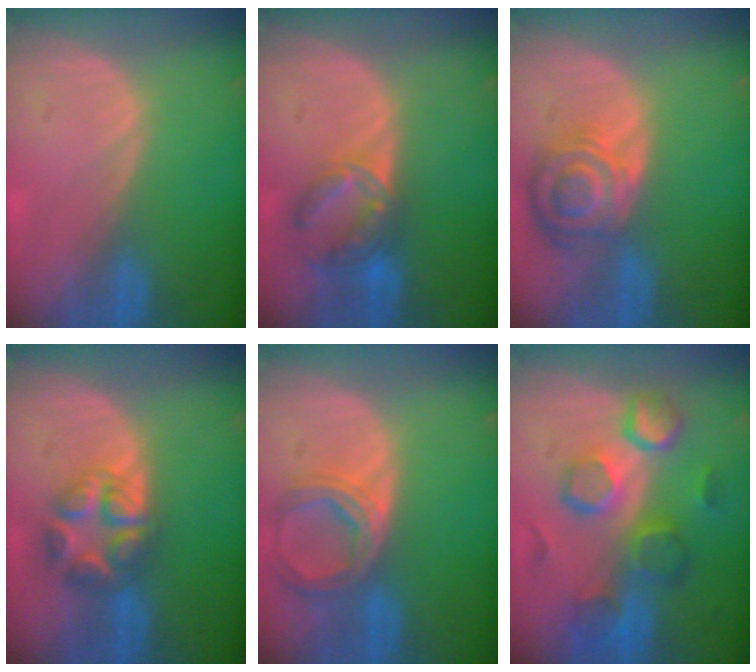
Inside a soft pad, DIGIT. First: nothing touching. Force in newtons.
{"total": 7.3, "press": 6.3, "slide": 3.7}
{"total": 8.3, "press": 7.3, "slide": 4.0}
{"total": 6.5, "press": 6.5, "slide": 0.1}
{"total": 6.9, "press": 6.3, "slide": 2.6}
{"total": 10.4, "press": 9.3, "slide": 4.6}